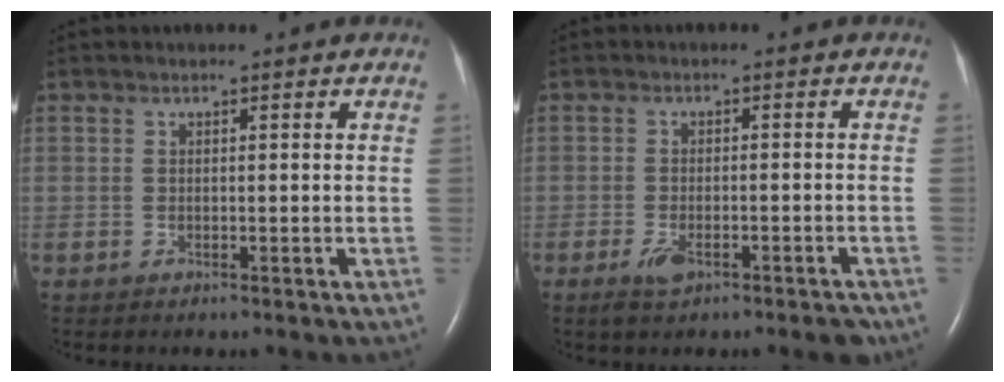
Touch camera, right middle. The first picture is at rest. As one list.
[{"total": 4.9, "force": [-3.2, 1.5, 3.5], "torque": [-0.056, -0.005, -0.046]}]